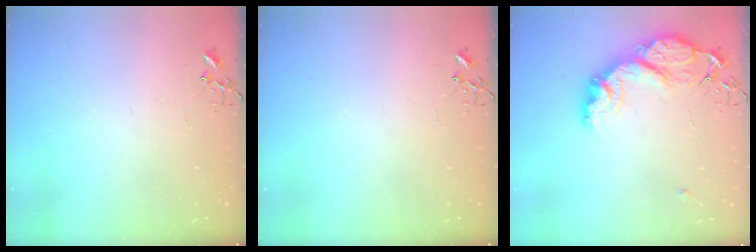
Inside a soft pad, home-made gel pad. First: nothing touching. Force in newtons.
{"total": 0.0}
{"total": 15.8, "press": 15.8, "slide": 1.3}